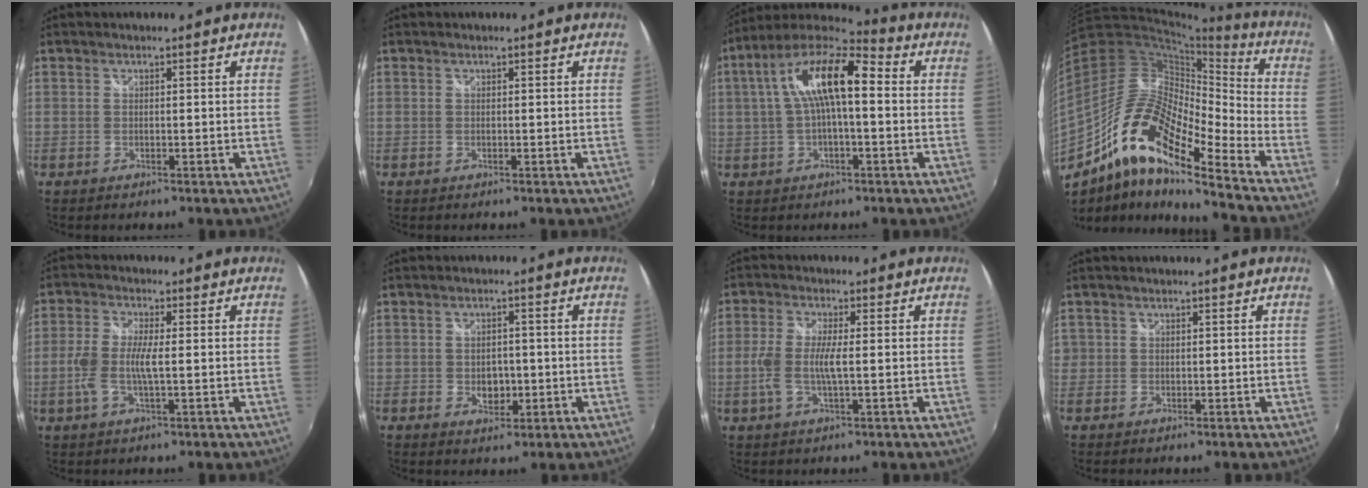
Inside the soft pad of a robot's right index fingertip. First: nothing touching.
{"total": 0.0}
{"total": 14.3, "force": [1.7, 4.7, 13.4], "torque": [-0.248, 0.027, 0.021]}
{"total": 19.0, "force": [-11.7, 5.1, 14.1], "torque": [-0.248, -0.012, -0.237]}
{"total": 6.8, "force": [-0.8, 2.0, 6.5], "torque": [-0.138, -0.001, -0.017]}
{"total": 4.7, "force": [-0.8, 3.4, 3.1], "torque": [-0.051, -0.003, -0.011]}
{"total": 6.5, "force": [-0.7, 1.8, 6.2], "torque": [-0.130, -0.003, -0.016]}
{"total": 1.4, "force": [0.2, 1.4, 0.1], "torque": [-0.001, 0.000, 0.000]}